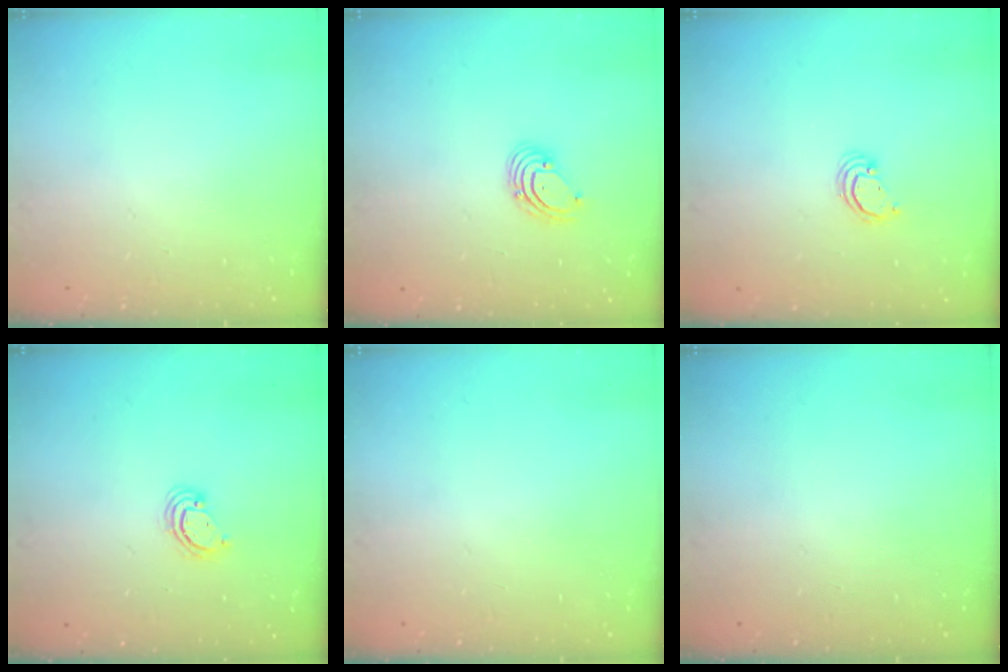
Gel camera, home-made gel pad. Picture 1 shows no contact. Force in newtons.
{"total": 2.6, "press": 2.6, "slide": 0.1}
{"total": 2.2, "press": 2.2, "slide": 0.2}
{"total": 3.4, "press": 3.4, "slide": 0.4}
{"total": 0.0}
{"total": 0.0}